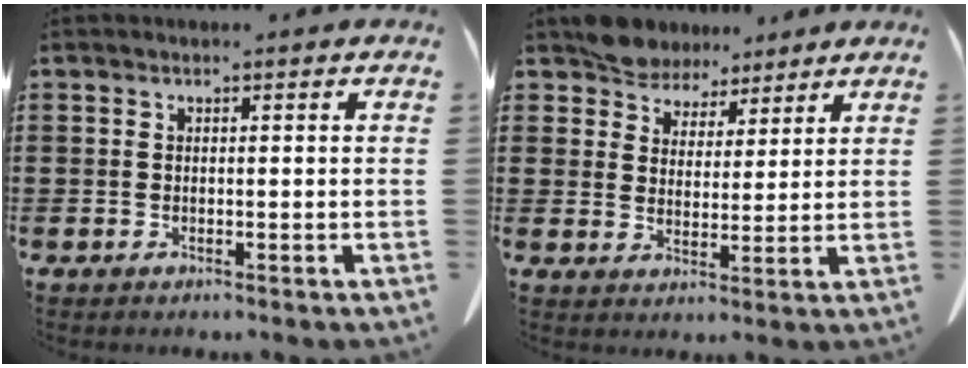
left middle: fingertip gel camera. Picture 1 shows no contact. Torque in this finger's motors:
{"motor_torque": [2.14, 0.00, 0.17, 0.05]}